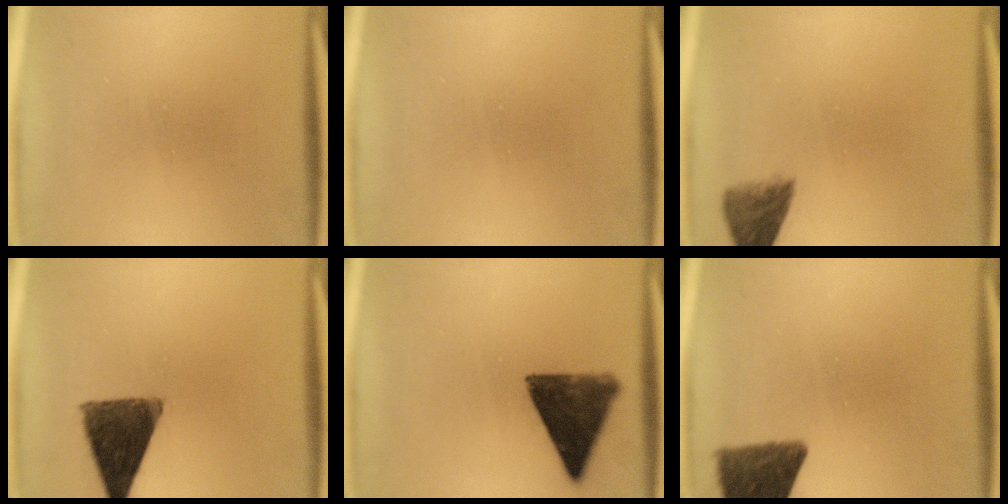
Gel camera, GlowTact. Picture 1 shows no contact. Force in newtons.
{"total": 0.0}
{"total": 5.0}
{"total": 11.9}
{"total": 11.1}
{"total": 10.2}